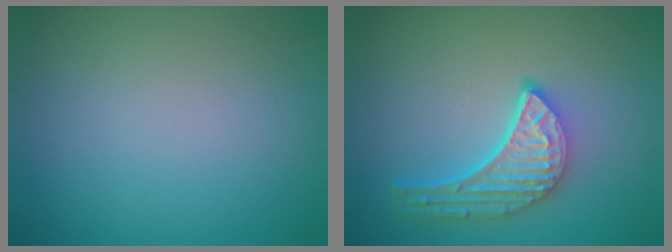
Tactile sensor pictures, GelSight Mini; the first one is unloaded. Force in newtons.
{"total": 5.0, "press": 3.9, "slide": 3.2}